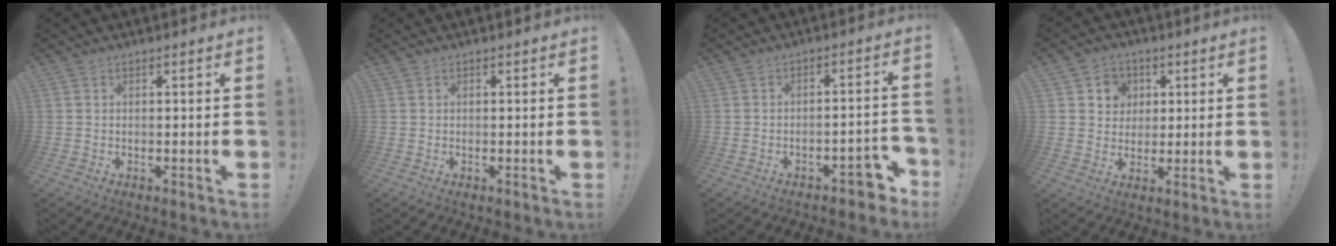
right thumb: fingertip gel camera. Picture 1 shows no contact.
{"total": 0.0}
{"total": 6.3, "force": [-4.0, 2.7, 4.1], "torque": [-0.041, 0.028, -0.065]}
{"total": 6.8, "force": [2.3, 6.3, 1.2], "torque": [-0.019, -0.013, 0.046]}